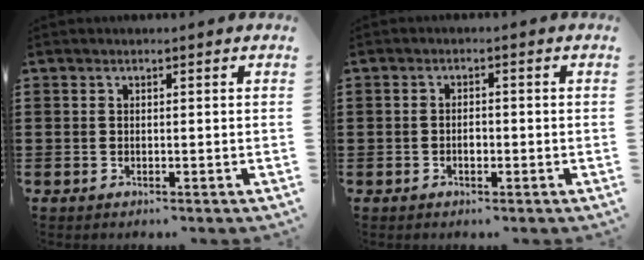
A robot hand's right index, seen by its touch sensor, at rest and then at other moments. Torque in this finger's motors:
{"motor_torque": [1.06, 1.08, -0.01, -0.02]}